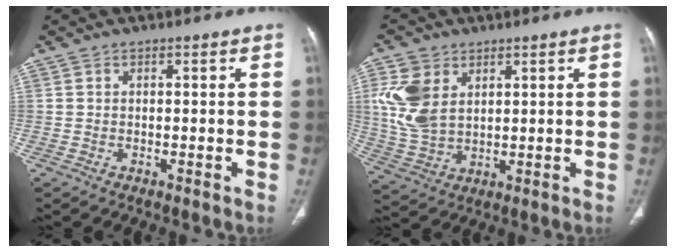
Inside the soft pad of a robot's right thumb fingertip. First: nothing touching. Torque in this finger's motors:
{"motor_torque": [-0.34, 0.61, 0.32, 0.38, 0.10]}